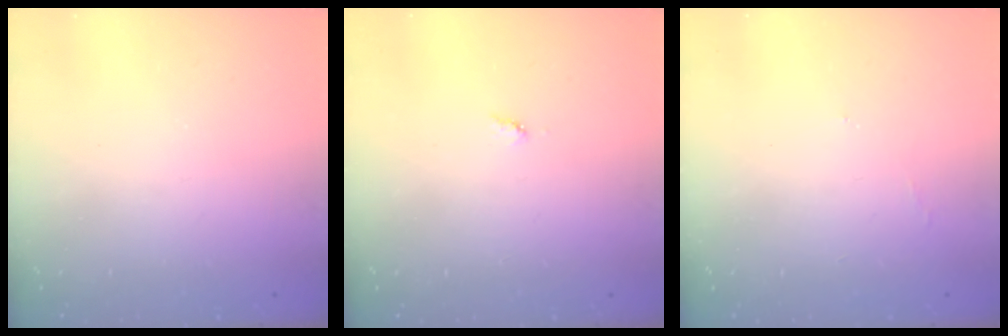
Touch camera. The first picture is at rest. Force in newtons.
{"total": 3.9, "press": 3.8, "slide": 0.5}
{"total": 3.7, "press": 3.7, "slide": 0.4}